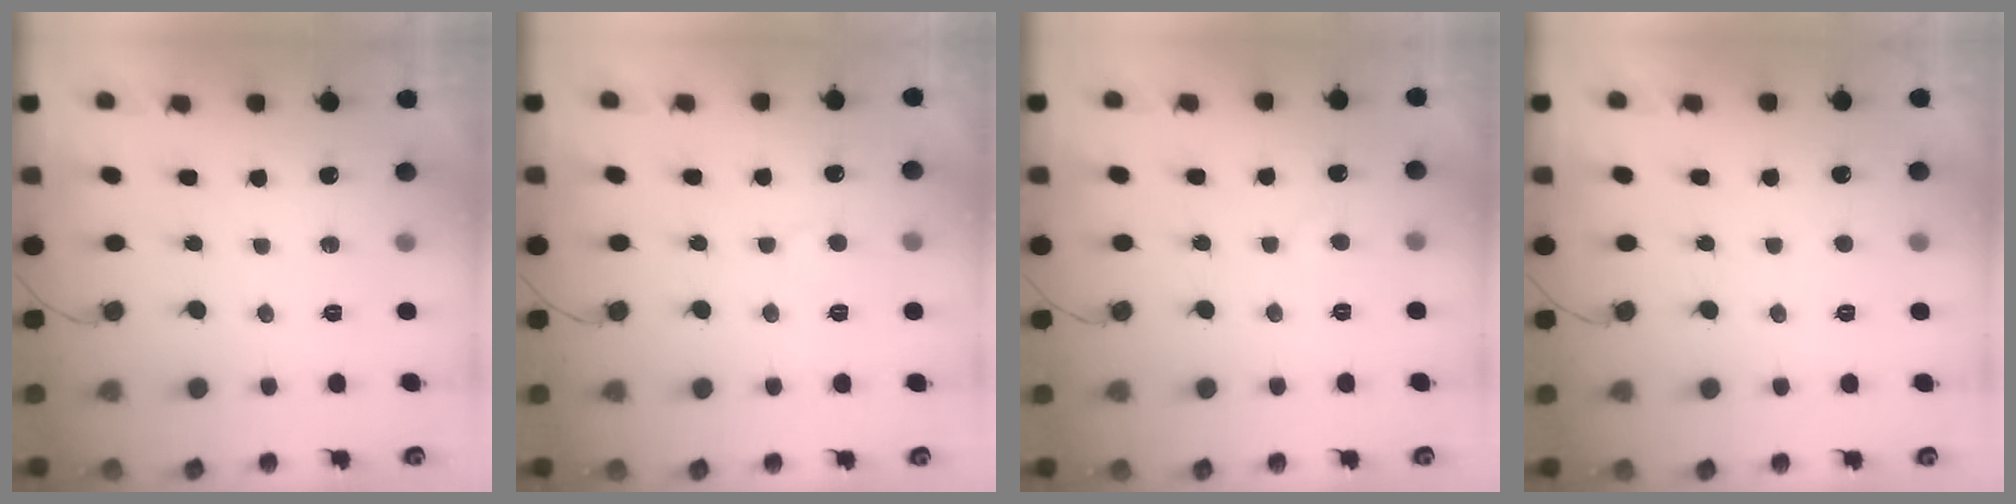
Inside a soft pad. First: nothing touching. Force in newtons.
{"total": 4.6, "press": 4.6, "slide": 0.4}
{"total": 3.3, "press": 3.3, "slide": 0.3}
{"total": 2.8, "press": 2.8, "slide": 0.3}